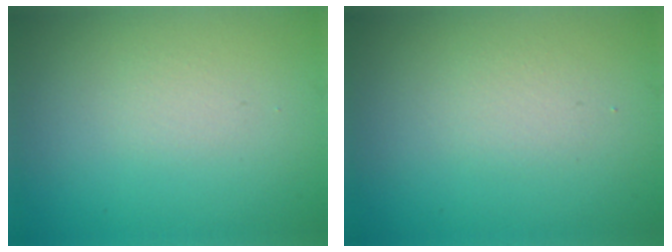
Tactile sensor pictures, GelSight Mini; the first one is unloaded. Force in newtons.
{"total": 1.3, "press": 1.3, "slide": 0.1}